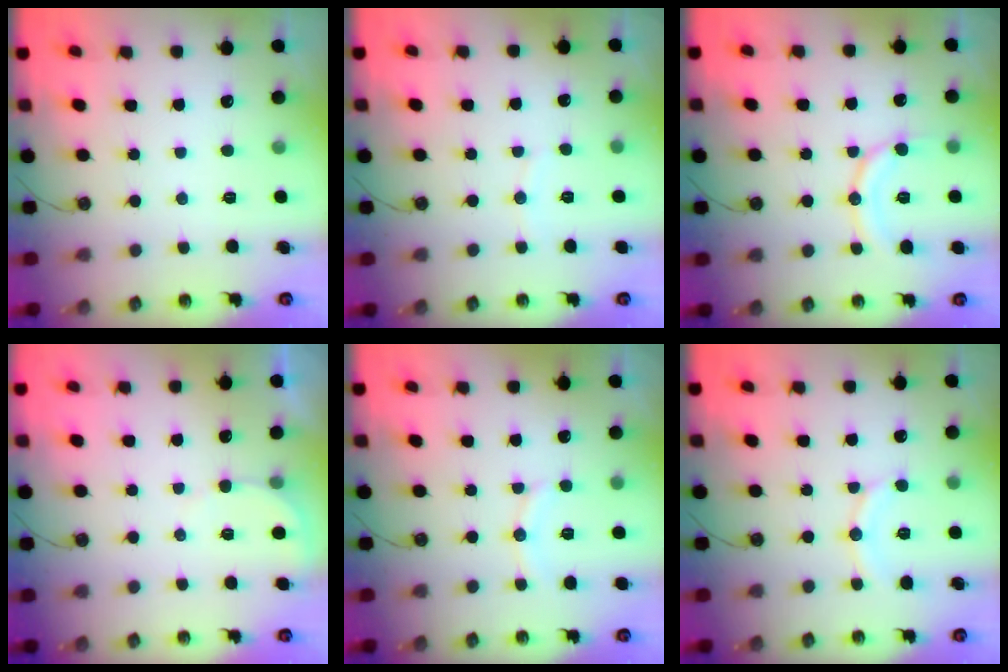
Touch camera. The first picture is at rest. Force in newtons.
{"total": 3.1, "press": 3.0, "slide": 0.4}
{"total": 11.7, "press": 11.7, "slide": 1.0}
{"total": 2.8, "press": 2.8, "slide": 0.3}
{"total": 6.8, "press": 6.7, "slide": 1.6}
{"total": 9.7, "press": 9.7, "slide": 0.8}